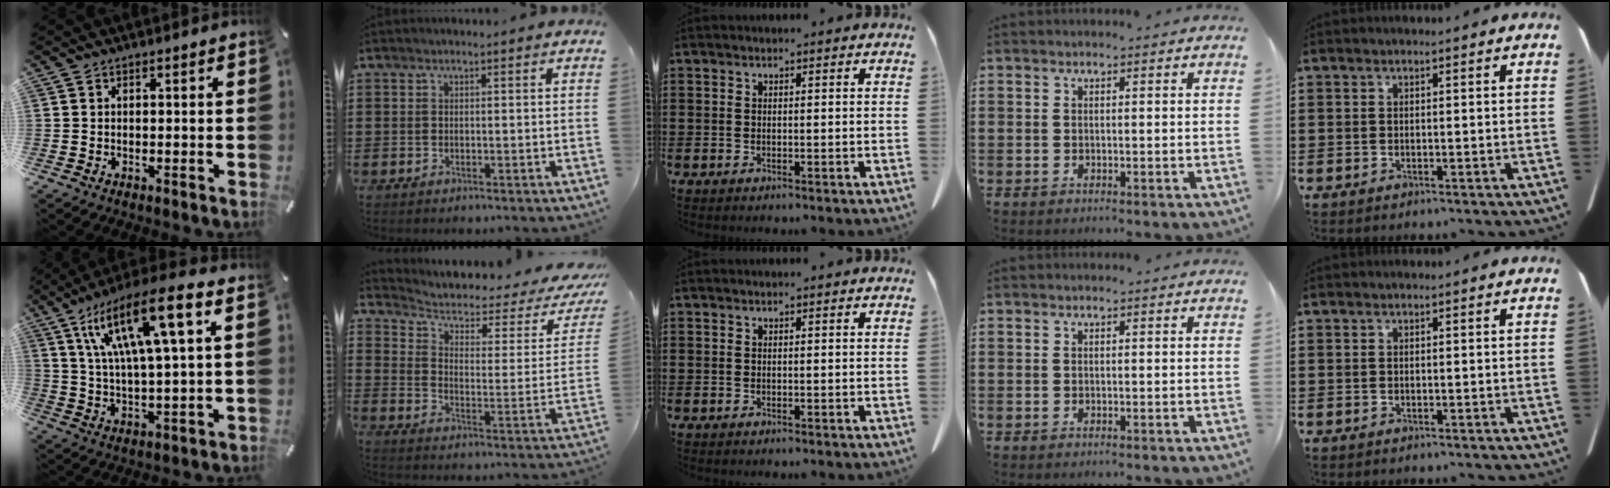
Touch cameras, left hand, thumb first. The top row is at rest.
{"thumb": {"total": 16.1, "force": [7.6, 3.4, 13.7], "torque": [-0.284, -0.020, 0.119]}, "index": {"total": 3.6, "force": [1.8, 1.6, 2.7], "torque": [-0.065, -0.015, 0.022]}}